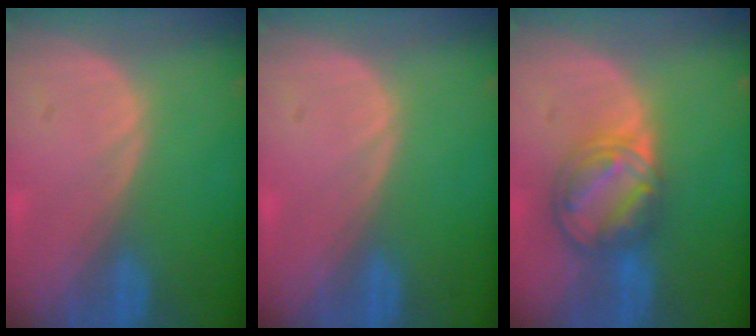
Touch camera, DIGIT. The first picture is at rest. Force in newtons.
{"total": 0.0}
{"total": 8.2, "press": 7.0, "slide": 4.2}